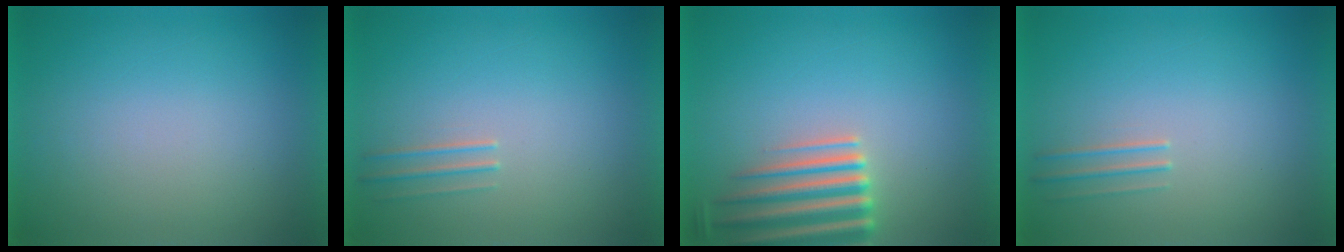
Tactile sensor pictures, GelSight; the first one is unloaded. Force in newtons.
{"total": 1.5}
{"total": 6.0}
{"total": 1.5}